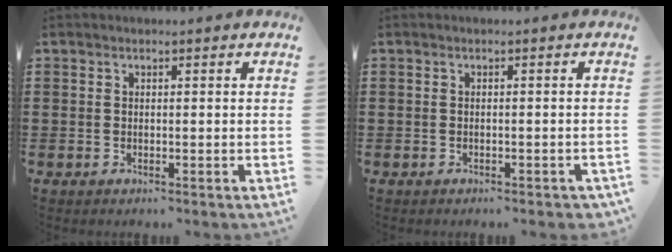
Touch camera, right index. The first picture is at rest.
{"total": 0.6, "force": [-0.5, 0.0, 0.3], "torque": [-0.008, -0.005, -0.009]}